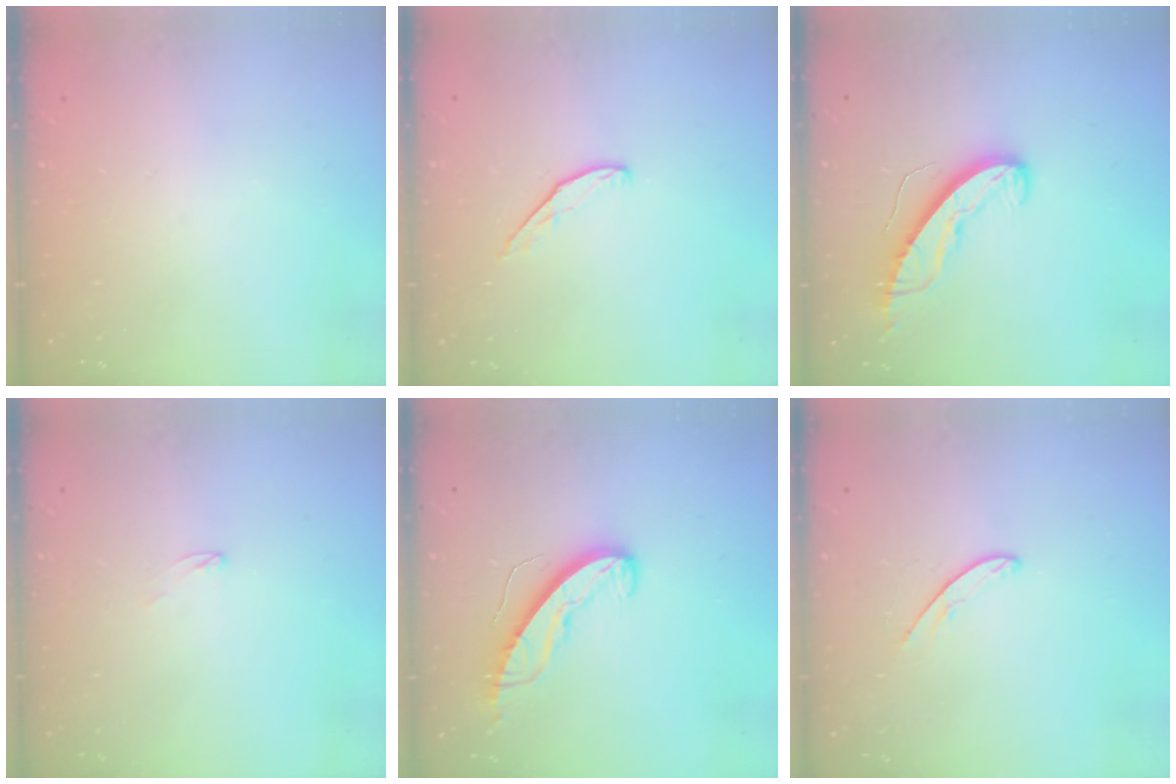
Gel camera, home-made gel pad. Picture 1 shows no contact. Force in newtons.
{"total": 5.0, "press": 4.9, "slide": 0.6}
{"total": 9.0, "press": 9.0, "slide": 0.4}
{"total": 2.2, "press": 2.2, "slide": 0.2}
{"total": 9.0, "press": 9.0, "slide": 0.4}
{"total": 4.4, "press": 4.4, "slide": 0.3}